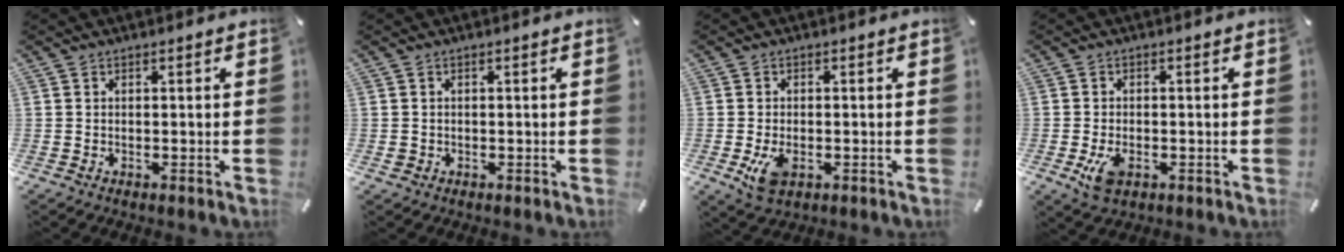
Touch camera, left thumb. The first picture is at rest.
{"total": 0.8, "force": [-0.1, 0.8, 0.2], "torque": [-0.004, 0.004, -0.004]}
{"total": 5.1, "force": [-1.3, 3.2, 3.7], "torque": [-0.080, -0.004, -0.027]}
{"total": 4.8, "force": [-1.6, 2.9, 3.4], "torque": [-0.076, -0.004, -0.033]}